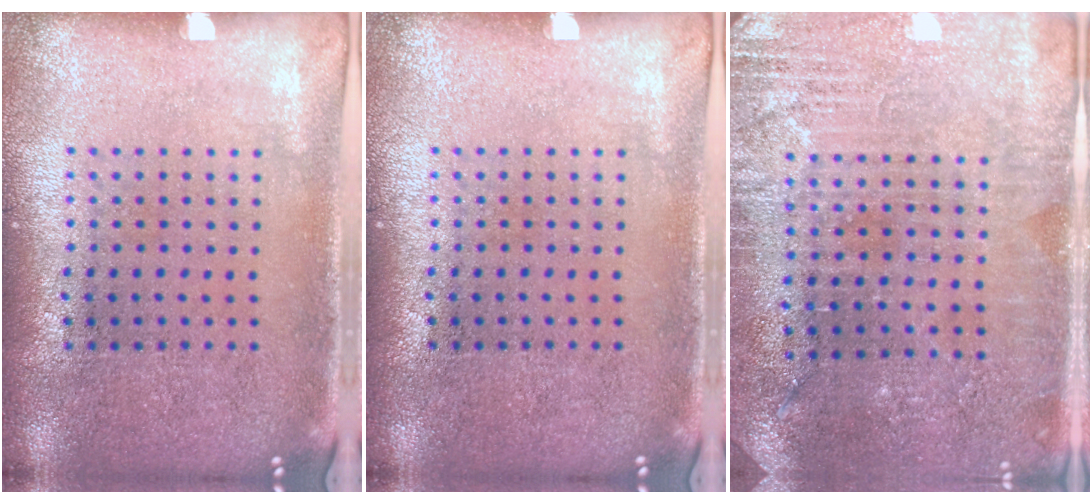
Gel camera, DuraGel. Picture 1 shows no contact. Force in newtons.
{"total": 0.0}
{"total": 2.9, "press": 2.9, "slide": 0.4}